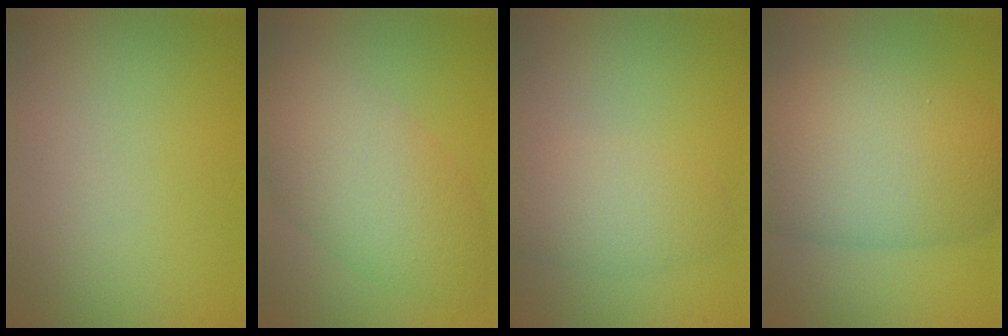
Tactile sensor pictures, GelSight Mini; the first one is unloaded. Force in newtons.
{"total": 7.2, "press": 7.2, "slide": 0.2}
{"total": 3.1, "press": 3.1, "slide": 0.1}
{"total": 10.7, "press": 10.7, "slide": 0.3}